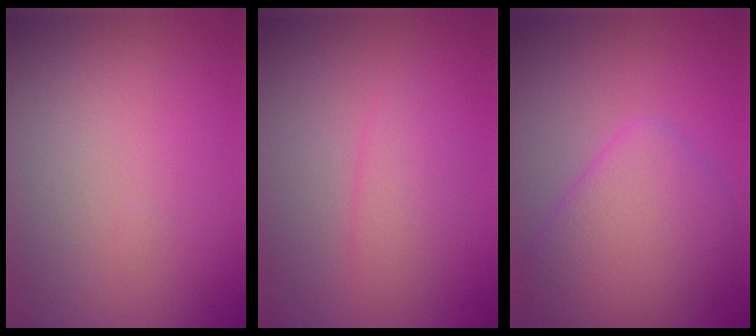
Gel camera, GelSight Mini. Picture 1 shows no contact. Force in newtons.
{"total": 1.8, "press": 1.8, "slide": 0.1}
{"total": 5.4, "press": 5.4, "slide": 0.2}